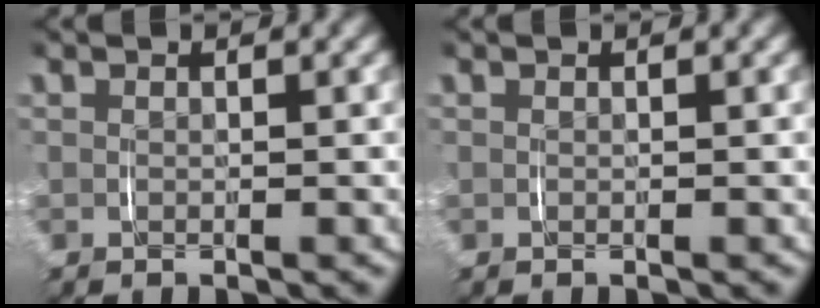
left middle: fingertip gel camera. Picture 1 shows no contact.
{"total": 0.0}